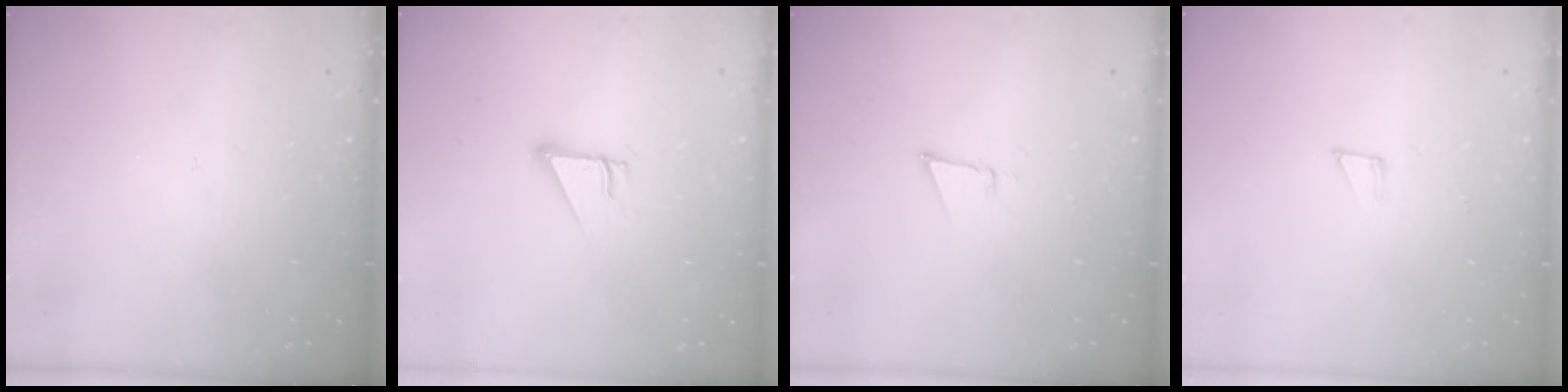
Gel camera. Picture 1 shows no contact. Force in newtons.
{"total": 2.7, "press": 2.7, "slide": 0.1}
{"total": 2.6, "press": 2.5, "slide": 0.8}
{"total": 2.3, "press": 2.3, "slide": 0.2}